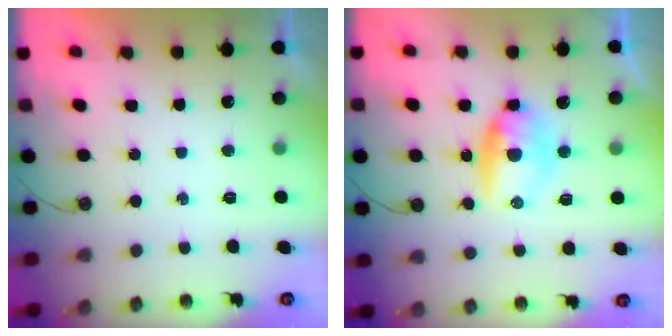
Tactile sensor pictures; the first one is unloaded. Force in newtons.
{"total": 7.9, "press": 7.7, "slide": 1.4}